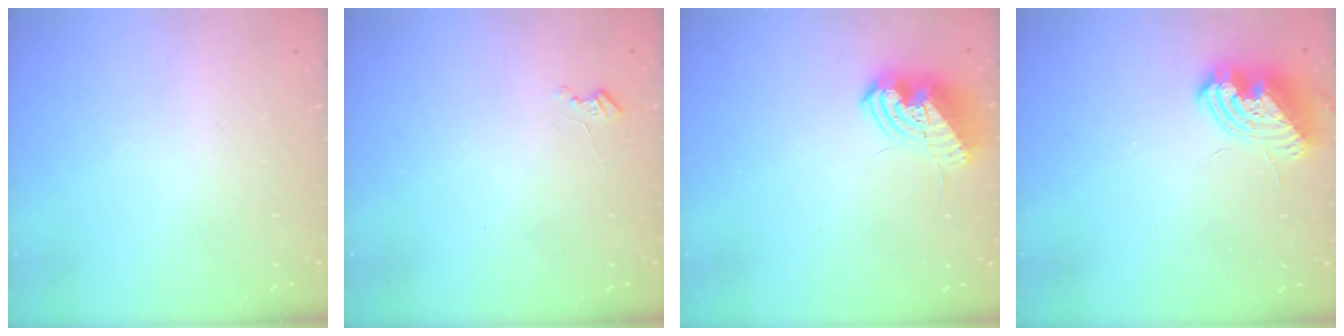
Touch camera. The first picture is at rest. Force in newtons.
{"total": 2.7, "press": 2.7, "slide": 0.3}
{"total": 10.1, "press": 10.1, "slide": 1.3}
{"total": 10.9, "press": 10.9, "slide": 0.5}